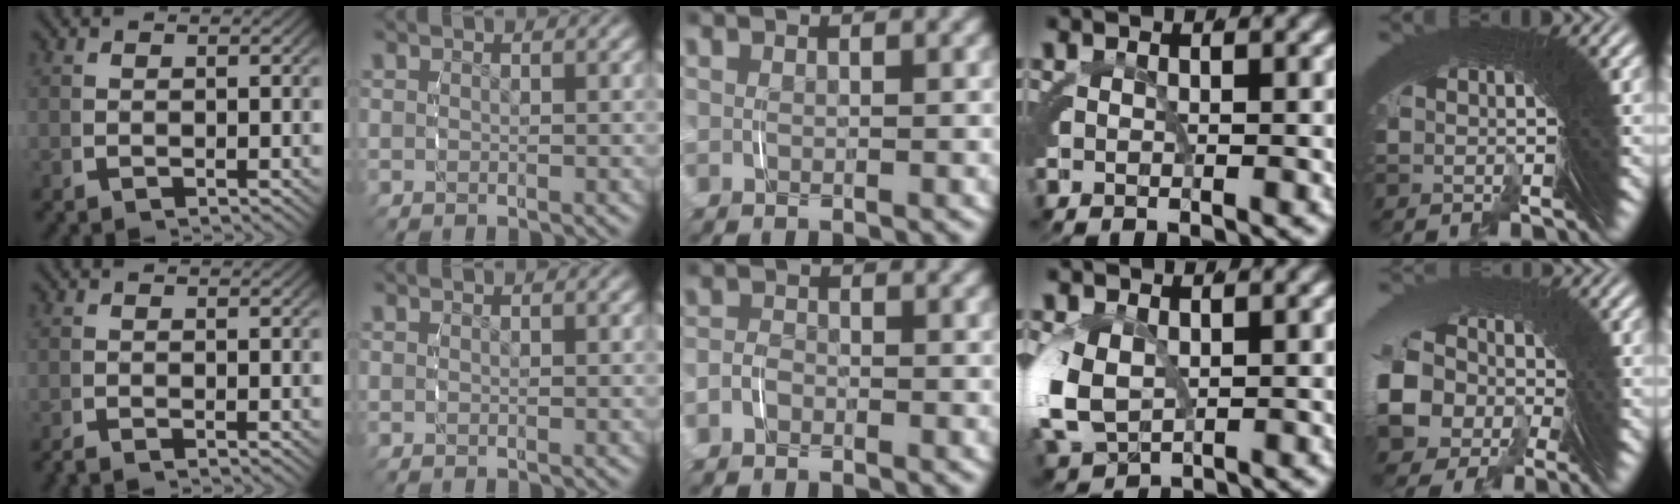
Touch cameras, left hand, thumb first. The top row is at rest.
{"thumb": {"total": 0.9, "force": [-0.9, -0.1, 0.0], "torque": [0.004, -0.005, -0.019]}, "middle": {"total": 1.5, "force": [-0.8, 1.1, 0.6], "torque": [-0.018, 0.000, -0.019]}, "ring": {"total": 5.6, "force": [-0.7, 4.5, 3.3], "torque": [-0.108, -0.040, 0.013]}, "little": {"total": 8.9, "force": [-2.3, 7.4, 4.3], "torque": [-0.133, -0.051, -0.017]}}